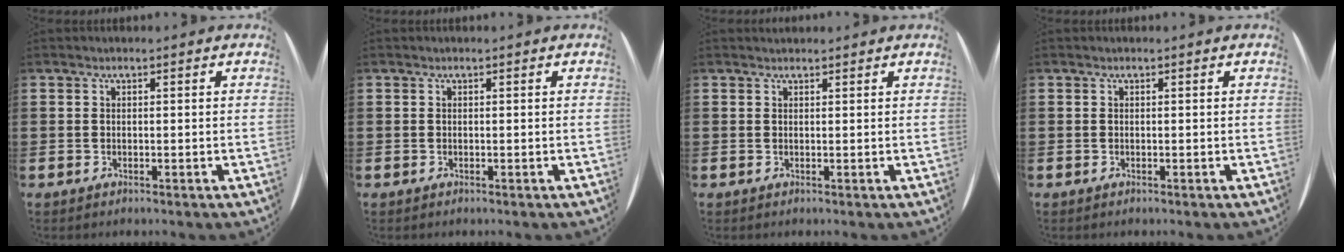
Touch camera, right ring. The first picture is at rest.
{"total": 0.0}
{"total": 0.6, "force": [0.5, 0.0, -0.1], "torque": [0.001, 0.003, 0.011]}
{"total": 0.0}